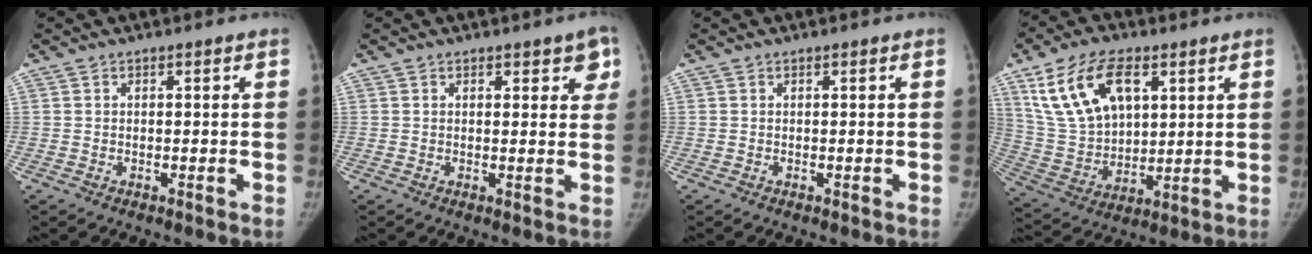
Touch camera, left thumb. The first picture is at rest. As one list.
[{"total": 4.4, "force": [2.3, 2.1, 3.1], "torque": [-0.006, -0.009, 0.023]}, {"total": 0.0}, {"total": 17.5, "force": [8.0, 10.1, 11.8], "torque": [-0.196, -0.022, 0.165]}]